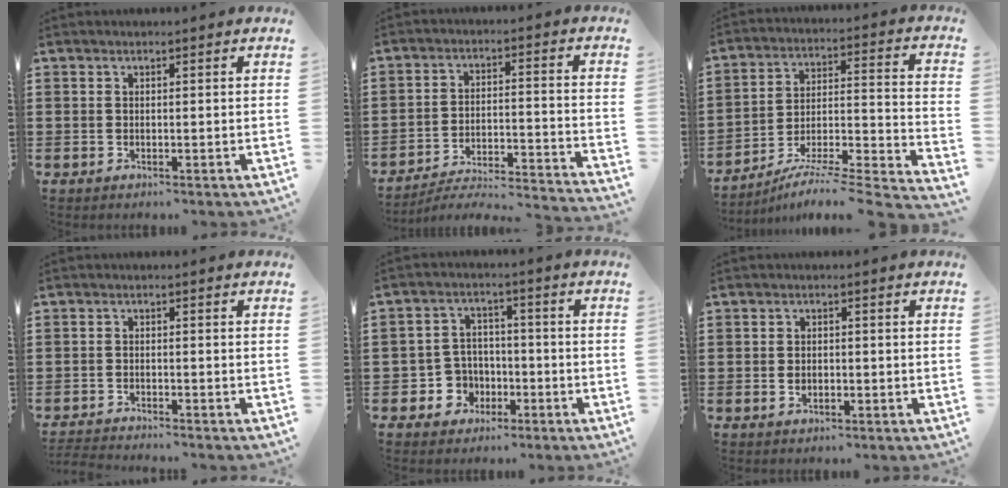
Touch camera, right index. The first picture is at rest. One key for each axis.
{"total": 3.7, "fx": -3.5, "fy": 0.0, "fz": 1.3, "tx": -0.039, "ty": -0.019, "tz": -0.079}
{"total": 5.7, "fx": -4.7, "fy": -0.3, "fz": 3.3, "tx": -0.055, "ty": -0.016, "tz": -0.098}
{"total": 2.1, "fx": -2.0, "fy": -0.2, "fz": -0.2, "tx": -0.001, "ty": -0.001, "tz": -0.044}
{"total": 5.3, "fx": -1.8, "fy": 4.9, "fz": 1.1, "tx": -0.048, "ty": 0.008, "tz": -0.036}
{"total": 1.4, "fx": -0.4, "fy": 0.8, "fz": 1.0, "tx": -0.023, "ty": 0.000, "tz": -0.008}